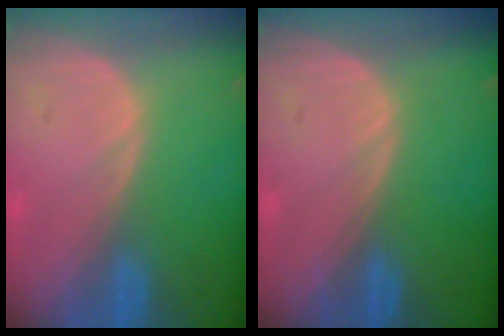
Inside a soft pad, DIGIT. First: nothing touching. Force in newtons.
{"total": 0.0}